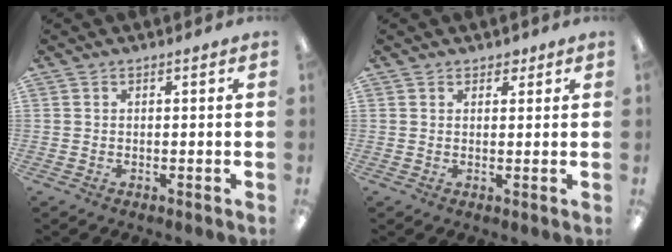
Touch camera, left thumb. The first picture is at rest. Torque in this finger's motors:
{"motor_torque": [-0.38, -0.18, -0.22, 0.06, -0.01]}